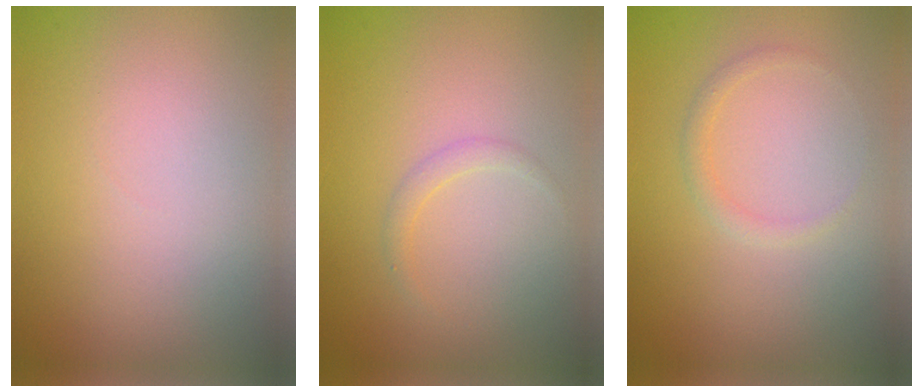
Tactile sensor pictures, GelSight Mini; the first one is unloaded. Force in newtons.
{"total": 1.0, "press": 1.0, "slide": 0.0}
{"total": 1.0, "press": 1.0, "slide": 0.1}